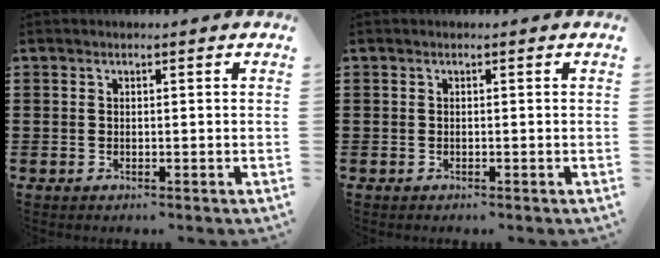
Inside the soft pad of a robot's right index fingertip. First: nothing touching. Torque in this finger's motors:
{"motor_torque": [-1.07, 1.07, 0.01, 0.01]}